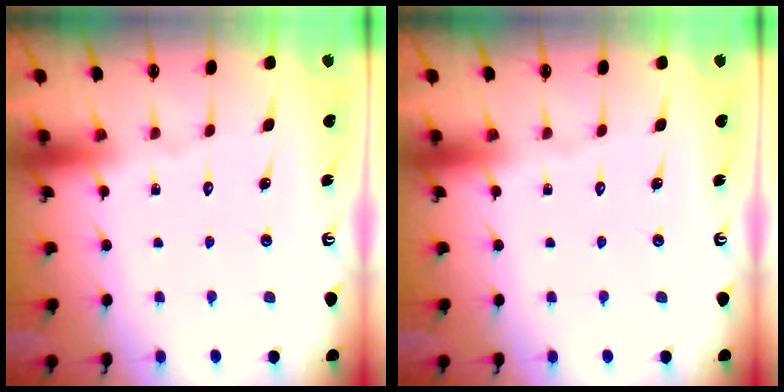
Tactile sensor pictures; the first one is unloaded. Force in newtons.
{"total": 0.0}